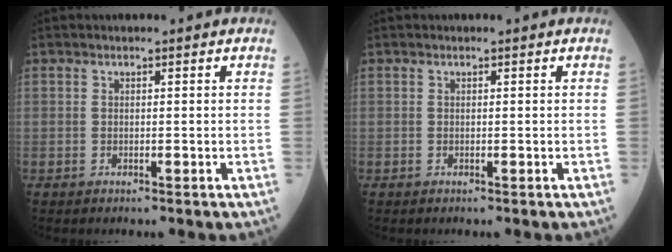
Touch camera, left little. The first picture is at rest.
{"total": 0.0}